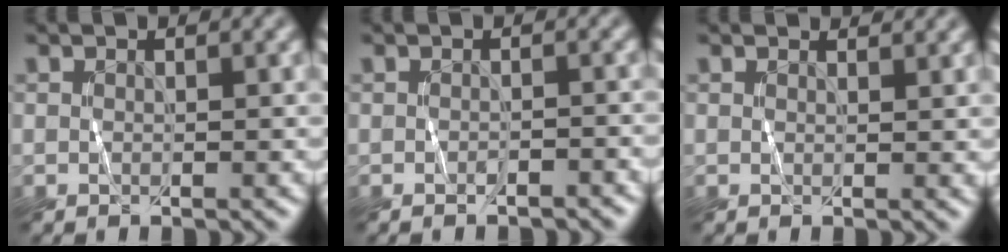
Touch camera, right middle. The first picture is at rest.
{"total": 1.1, "force": [-0.9, 0.3, 0.5], "torque": [-0.010, 0.000, -0.014]}
{"total": 1.7, "force": [1.6, 0.2, 0.5], "torque": [-0.005, 0.000, 0.026]}